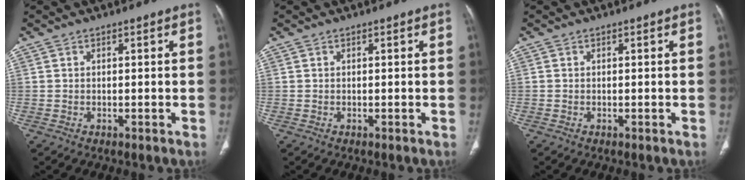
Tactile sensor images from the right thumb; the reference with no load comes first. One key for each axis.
{"total": 0.0}
{"total": 0.0}